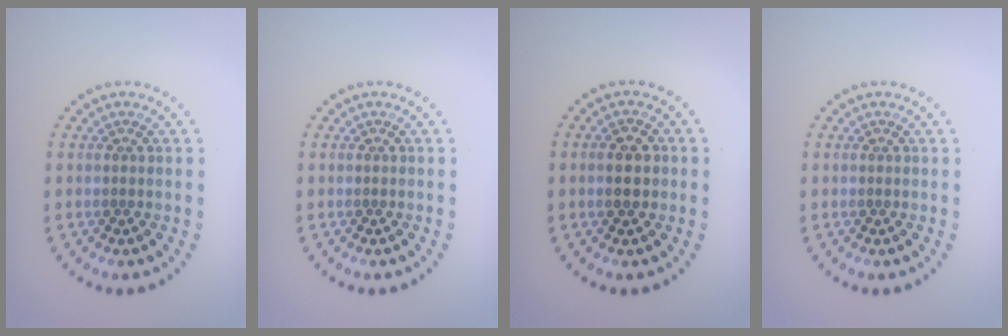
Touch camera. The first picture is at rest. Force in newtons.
{"total": 0.0}
{"total": 2.2, "press": 2.2, "slide": 0.1}
{"total": 0.0}